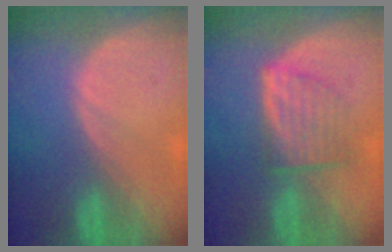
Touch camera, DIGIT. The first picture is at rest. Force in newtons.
{"total": 6.2, "press": 5.9, "slide": 1.9}